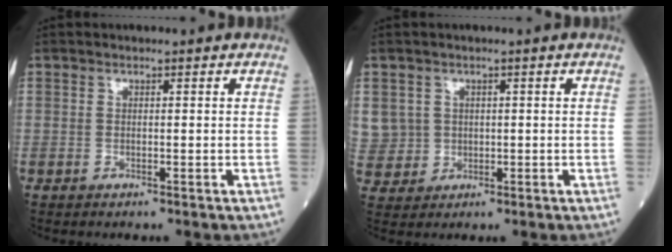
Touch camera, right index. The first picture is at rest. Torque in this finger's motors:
{"motor_torque": [0.59, -0.53, 0.28, 0.09]}